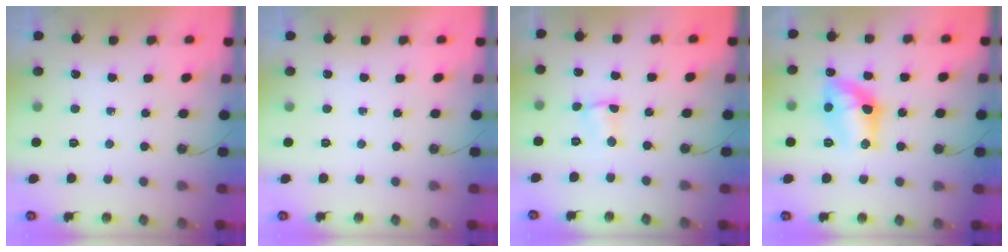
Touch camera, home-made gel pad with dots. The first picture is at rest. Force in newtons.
{"total": 0.0}
{"total": 1.2, "press": 1.1, "slide": 0.4}
{"total": 12.3, "press": 12.3, "slide": 0.9}